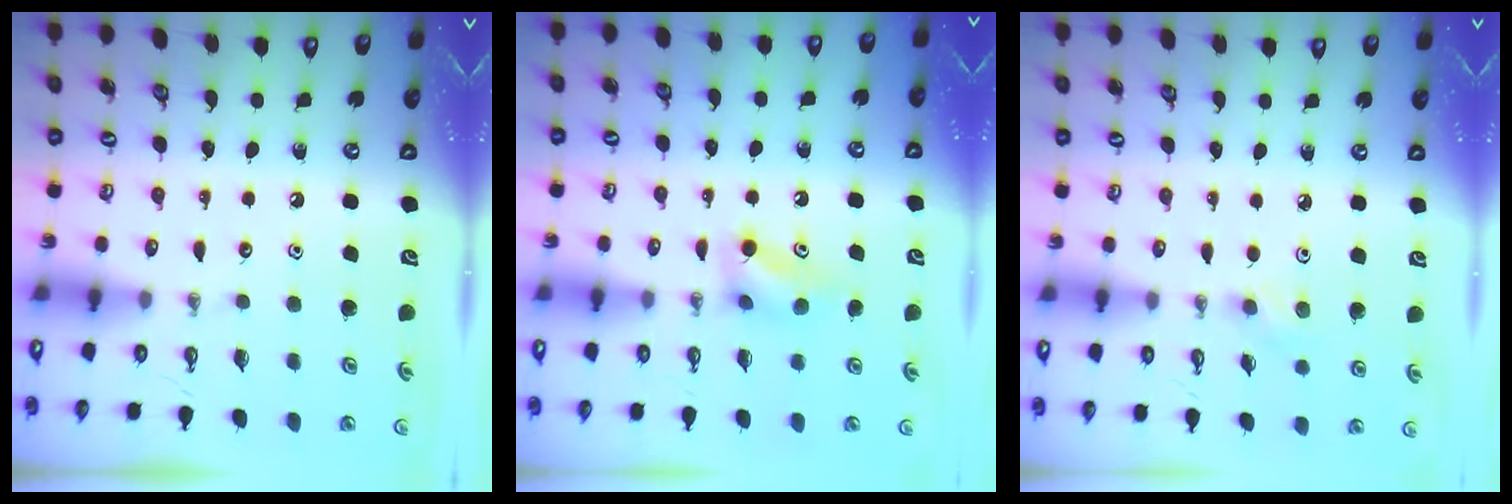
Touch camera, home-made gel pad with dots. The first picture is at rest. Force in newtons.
{"total": 5.7, "press": 5.6, "slide": 0.7}
{"total": 2.1, "press": 2.0, "slide": 0.5}